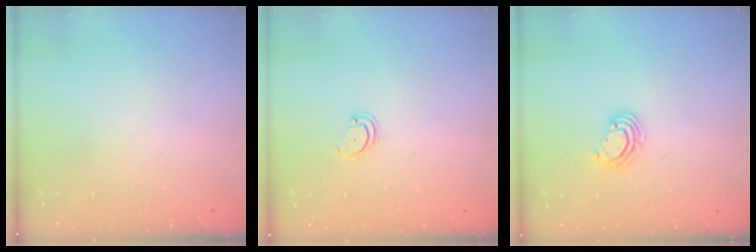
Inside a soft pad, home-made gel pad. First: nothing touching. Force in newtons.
{"total": 3.2, "press": 3.2, "slide": 0.3}
{"total": 3.6, "press": 3.6, "slide": 0.2}